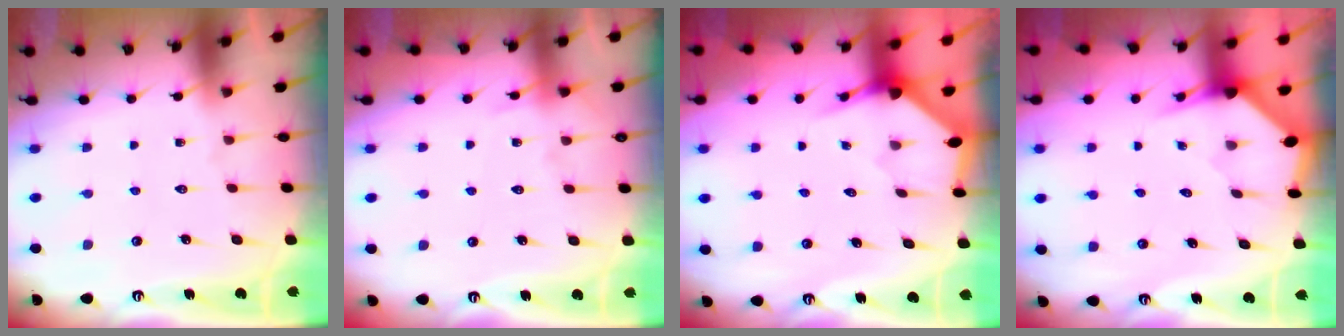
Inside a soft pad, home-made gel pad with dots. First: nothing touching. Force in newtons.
{"total": 5.9, "press": 5.8, "slide": 0.7}
{"total": 3.2, "press": 3.2, "slide": 0.3}
{"total": 2.8, "press": 2.8, "slide": 0.2}